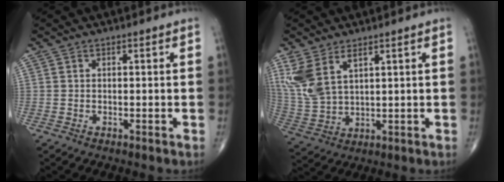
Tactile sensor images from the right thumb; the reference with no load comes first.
{"total": 9.6, "force": [5.0, 4.7, 6.8], "torque": [-0.155, -0.013, 0.115]}